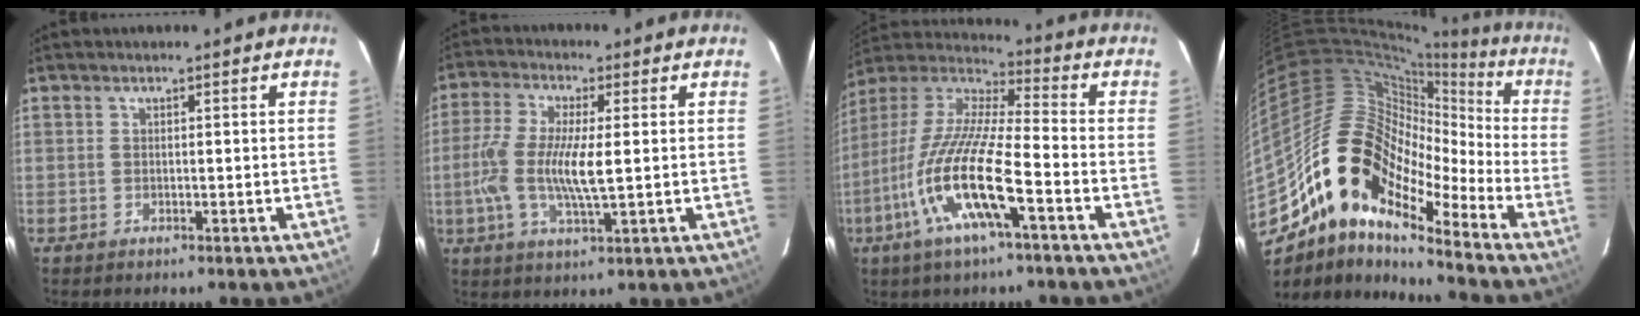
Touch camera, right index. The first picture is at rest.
{"total": 10.5, "force": [-0.6, 2.4, 10.2], "torque": [-0.208, -0.004, -0.015]}
{"total": 17.7, "force": [-7.4, 2.9, 15.8], "torque": [-0.317, -0.024, -0.151]}
{"total": 15.9, "force": [-10.4, 8.1, 9.0], "torque": [-0.144, 0.012, -0.214]}